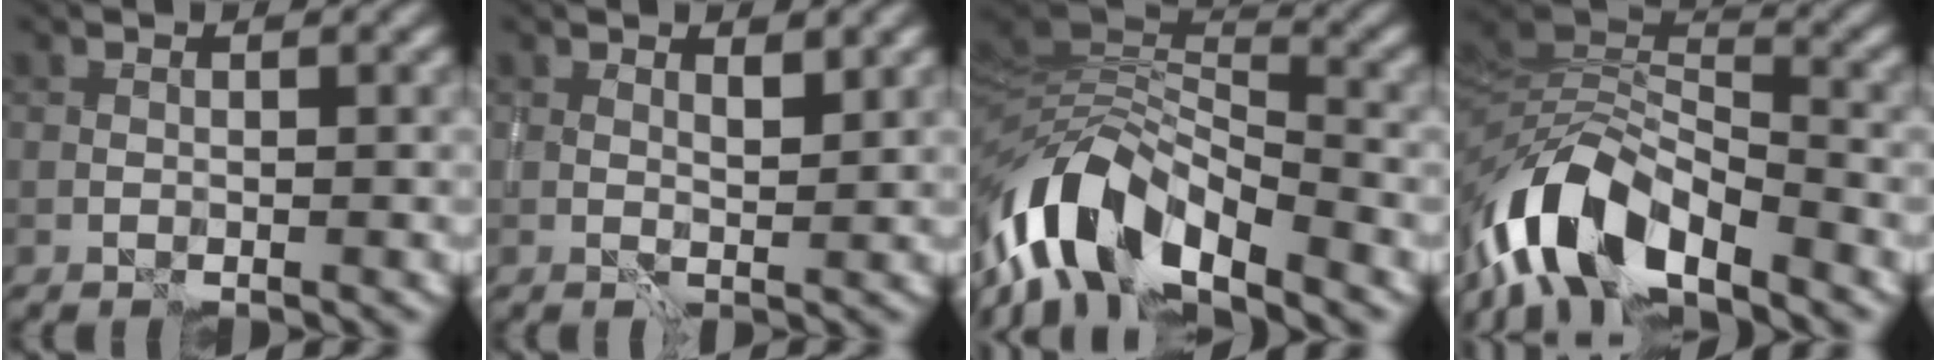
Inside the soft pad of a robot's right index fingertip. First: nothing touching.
{"total": 1.5, "force": [1.1, 0.5, 0.9], "torque": [-0.011, -0.006, 0.020]}
{"total": 9.3, "force": [-5.8, 4.1, 6.1], "torque": [-0.098, 0.000, -0.110]}
{"total": 9.3, "force": [-5.8, 4.0, 6.0], "torque": [-0.104, 0.000, -0.112]}